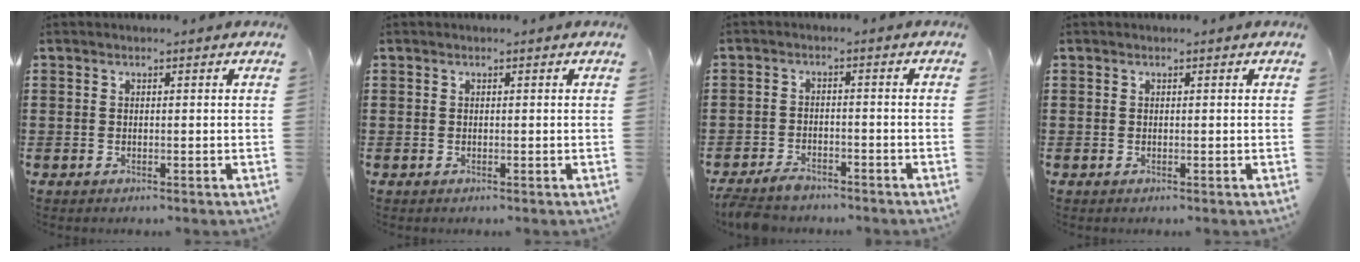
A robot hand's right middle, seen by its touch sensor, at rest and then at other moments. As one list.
[{"total": 0.0}, {"total": 3.1, "force": [-2.9, 0.8, 0.9], "torque": [-0.026, 0.001, -0.061]}, {"total": 0.0}]